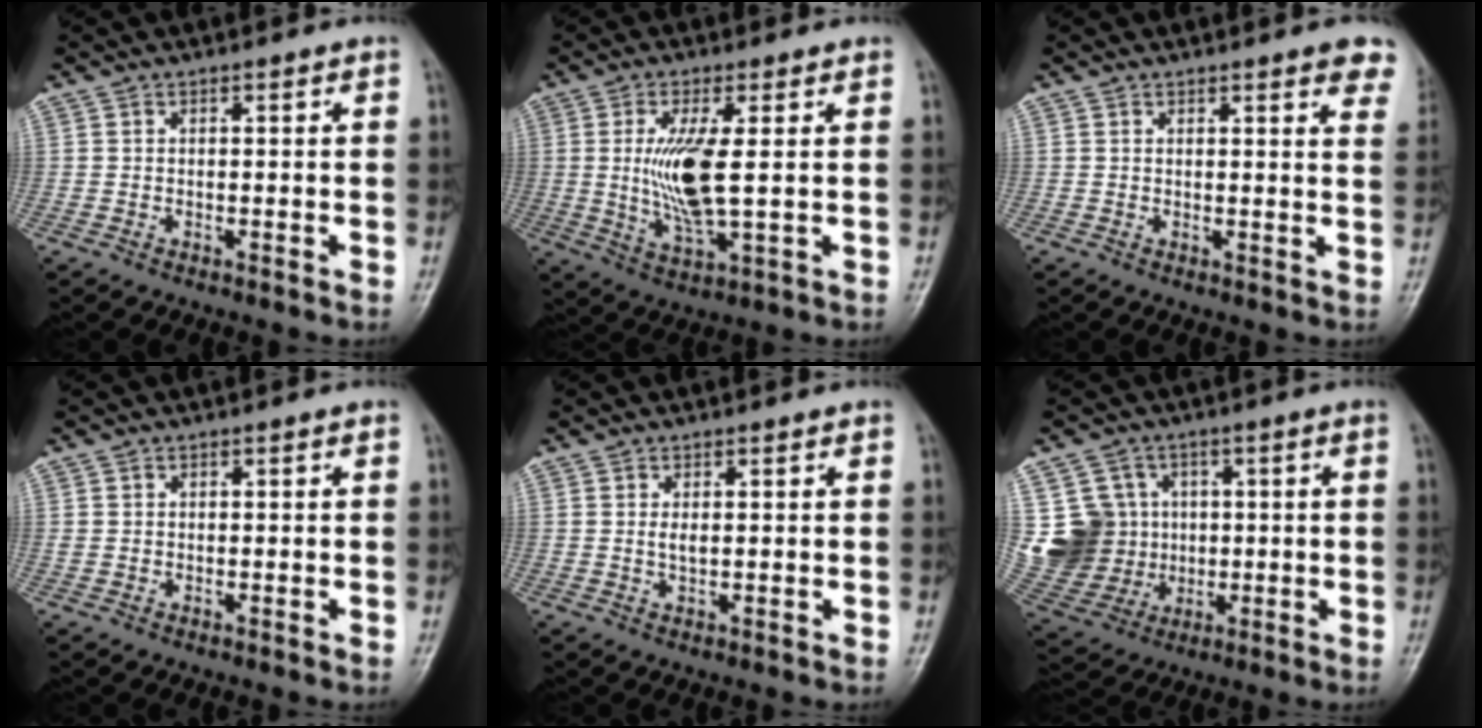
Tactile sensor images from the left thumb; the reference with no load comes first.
{"total": 10.2, "force": [1.0, 2.9, 9.8], "torque": [-0.202, -0.021, 0.024]}
{"total": 6.7, "force": [4.7, 1.6, 4.4], "torque": [-0.029, -0.015, 0.043]}
{"total": 1.2, "force": [0.1, 1.1, 0.5], "torque": [-0.009, 0.004, 0.006]}
{"total": 1.6, "force": [0.3, 0.8, 1.4], "torque": [-0.023, -0.002, 0.008]}
{"total": 12.9, "force": [1.3, 11.9, 4.6], "torque": [-0.064, 0.014, 0.042]}